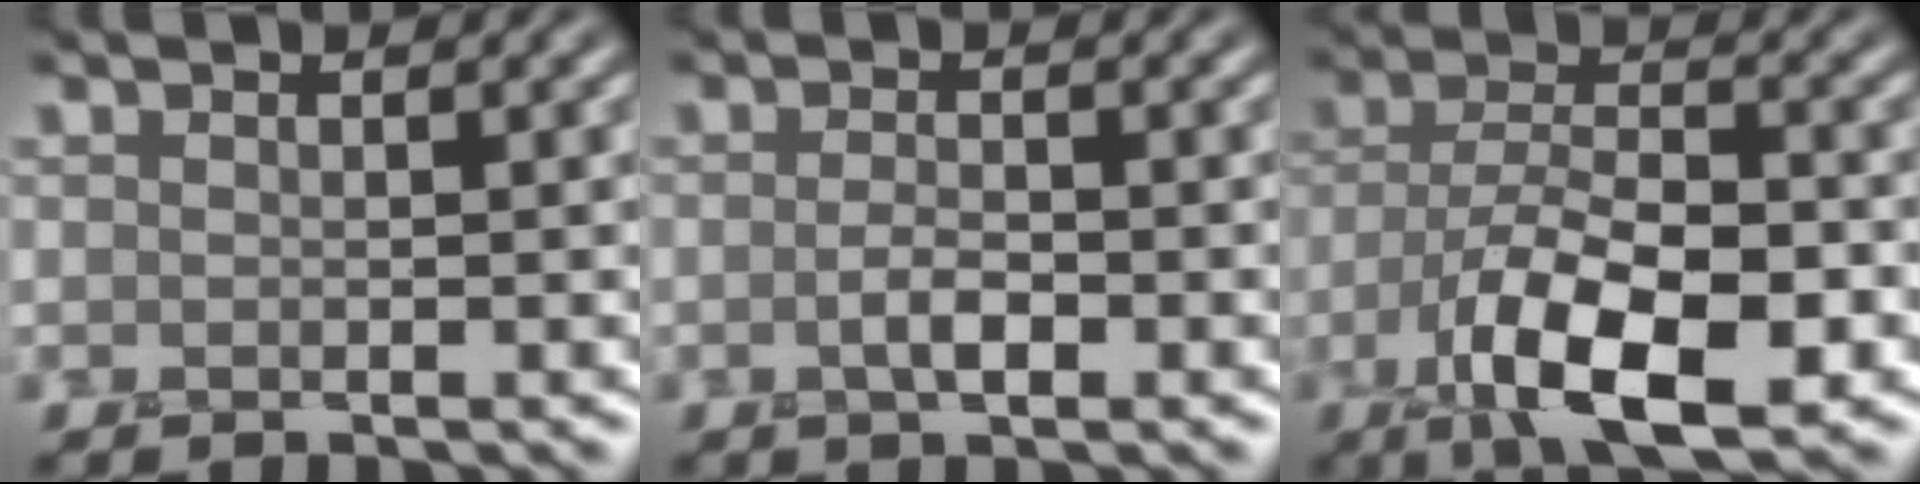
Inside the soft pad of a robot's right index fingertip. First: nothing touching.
{"total": 1.5, "force": [-0.8, 0.5, 1.2], "torque": [-0.025, 0.000, -0.017]}
{"total": 9.6, "force": [-4.9, 3.9, 7.3], "torque": [-0.132, -0.003, -0.089]}